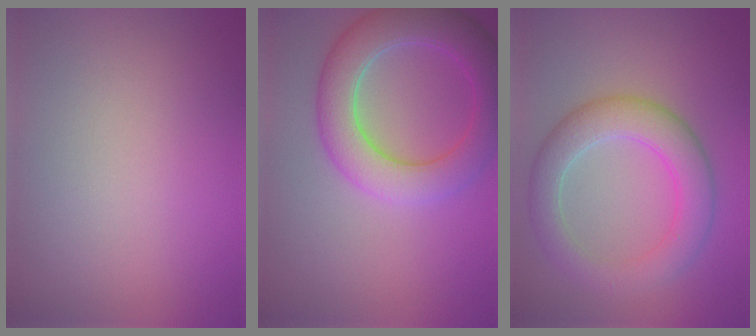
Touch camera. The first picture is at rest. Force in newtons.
{"total": 6.7, "press": 6.7, "slide": 0.2}
{"total": 5.2, "press": 5.2, "slide": 0.1}